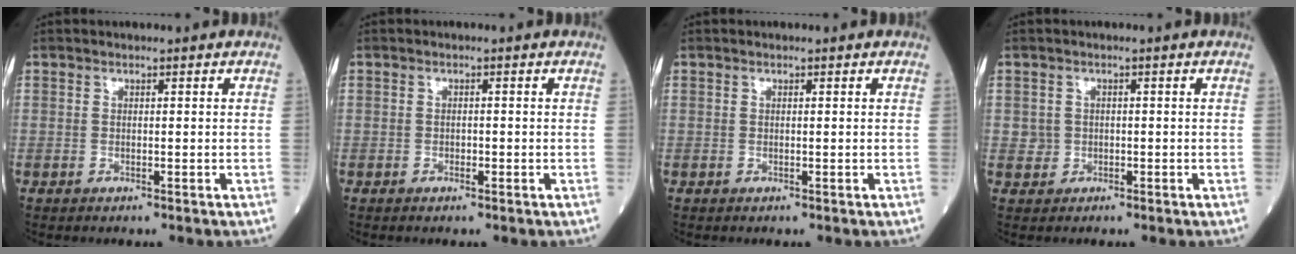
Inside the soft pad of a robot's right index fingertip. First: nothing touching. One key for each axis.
{"total": 0.9, "fx": -0.3, "fy": 0.5, "fz": 0.7, "tx": -0.013, "ty": 0.000, "tz": -0.005}
{"total": 0.0}
{"total": 1.6, "fx": -0.3, "fy": 1.6, "fz": 0.1, "tx": 0.003, "ty": 0.006, "tz": -0.003}